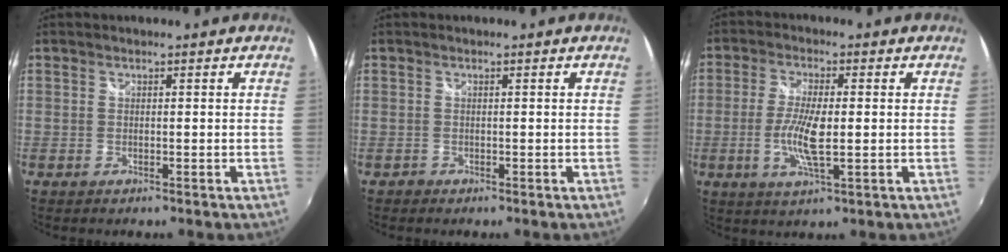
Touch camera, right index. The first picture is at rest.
{"total": 0.8, "force": [-0.6, 0.6, -0.1], "torque": [0.001, 0.001, -0.011]}
{"total": 7.6, "force": [-1.0, 1.7, 7.3], "torque": [-0.145, -0.004, -0.020]}